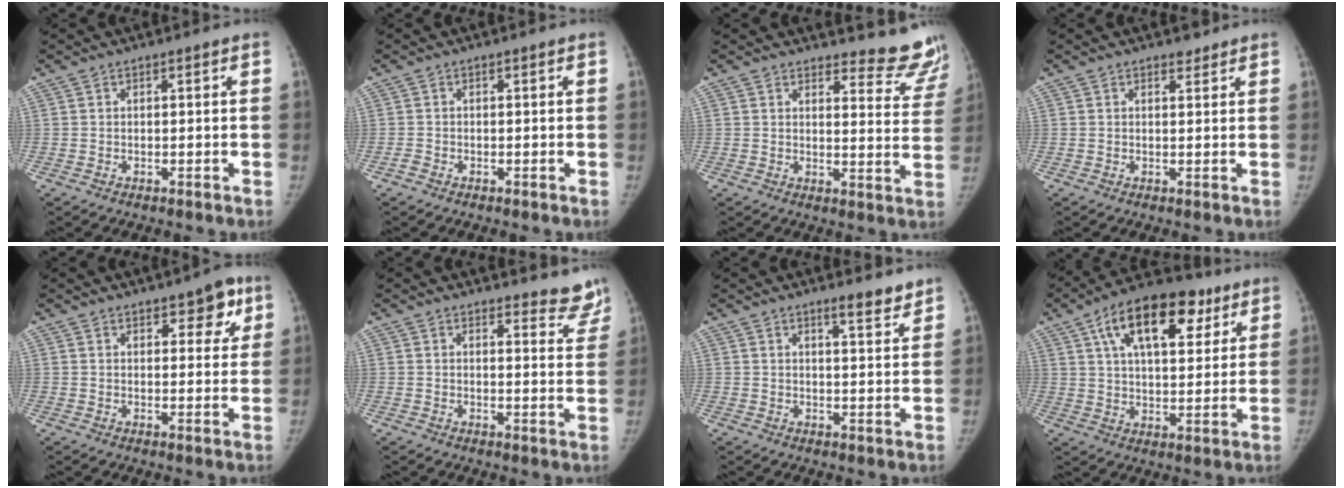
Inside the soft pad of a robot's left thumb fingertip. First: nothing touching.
{"total": 0.9, "force": [-0.7, 0.5, 0.1], "torque": [0.000, 0.000, -0.014]}
{"total": 12.2, "force": [11.8, 2.9, 1.7], "torque": [0.022, -0.122, 0.113]}
{"total": 1.6, "force": [1.3, 0.8, 0.4], "torque": [0.001, -0.009, 0.017]}
{"total": 6.4, "force": [3.5, 3.1, 4.4], "torque": [-0.020, -0.014, 0.042]}
{"total": 8.2, "force": [7.9, 2.1, 1.0], "torque": [0.029, -0.058, 0.069]}
{"total": 5.0, "force": [4.0, 1.0, 2.8], "torque": [-0.027, -0.030, 0.055]}
{"total": 19.3, "force": [9.3, 9.8, 13.8], "torque": [-0.188, -0.007, 0.148]}